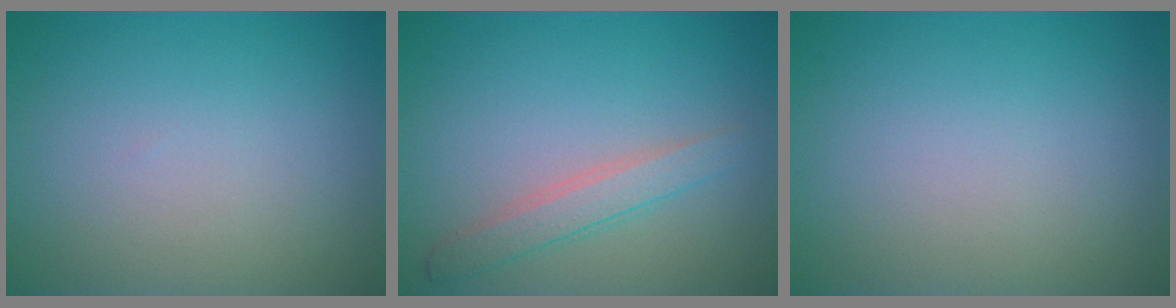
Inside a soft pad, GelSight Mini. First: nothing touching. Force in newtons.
{"total": 2.3, "press": 2.3, "slide": 0.1}
{"total": 0.0}